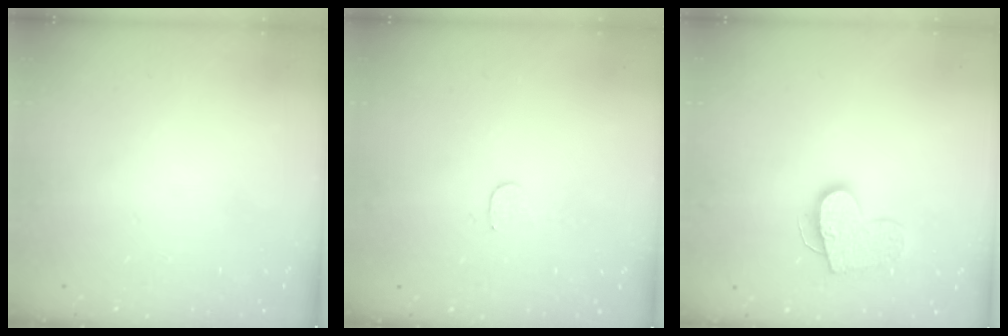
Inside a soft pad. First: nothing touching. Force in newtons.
{"total": 2.8, "press": 2.8, "slide": 0.2}
{"total": 12.4, "press": 12.4, "slide": 0.7}